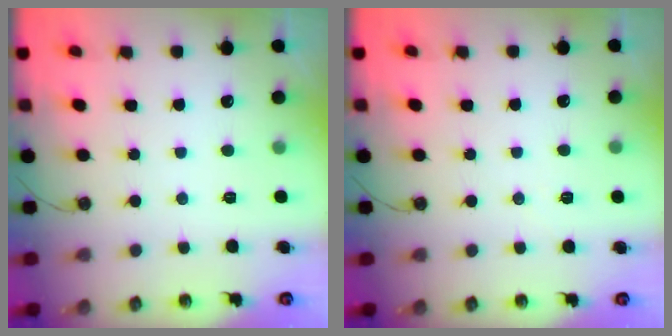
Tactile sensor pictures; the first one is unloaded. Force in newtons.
{"total": 5.2, "press": 2.6, "slide": 4.5}